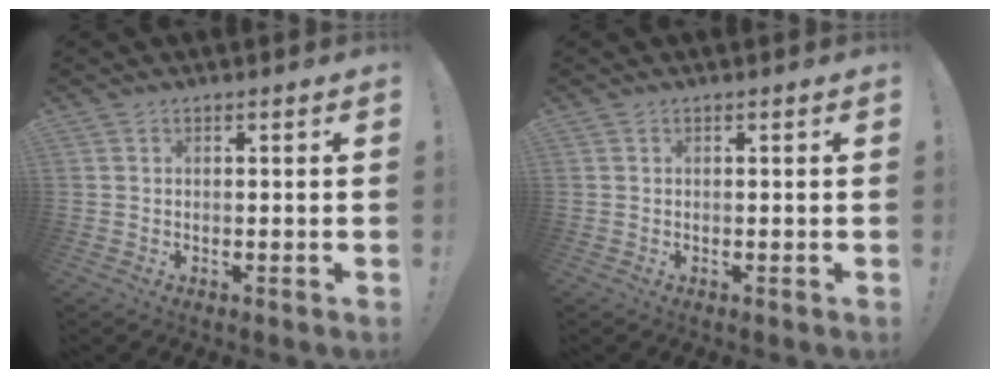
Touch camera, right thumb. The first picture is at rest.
{"total": 0.0}